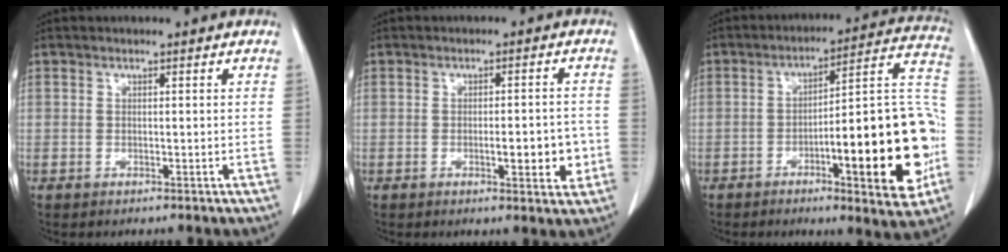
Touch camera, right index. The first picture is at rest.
{"total": 5.6, "force": [-1.4, 1.4, 5.2], "torque": [-0.070, -0.002, -0.014]}
{"total": 21.0, "force": [-5.7, 3.5, 19.9], "torque": [-0.224, 0.026, -0.073]}